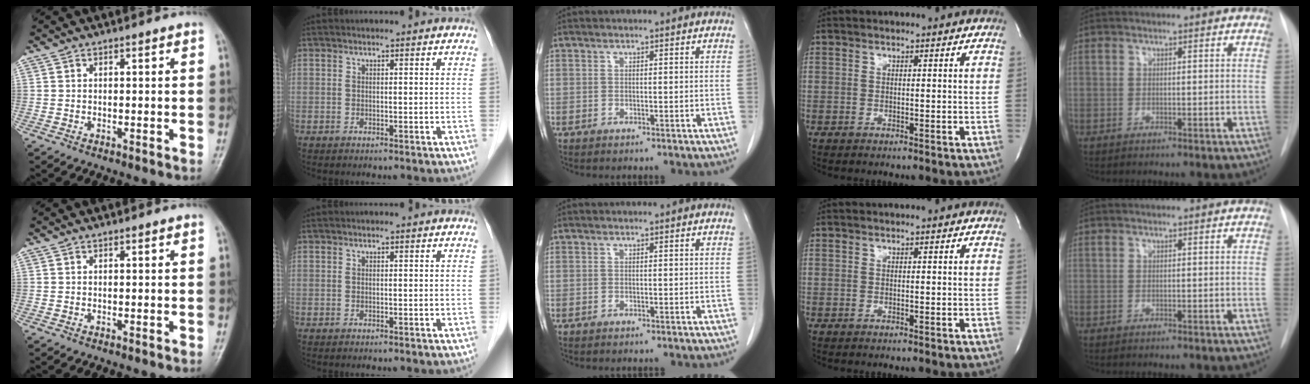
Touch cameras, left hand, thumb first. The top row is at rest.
{}